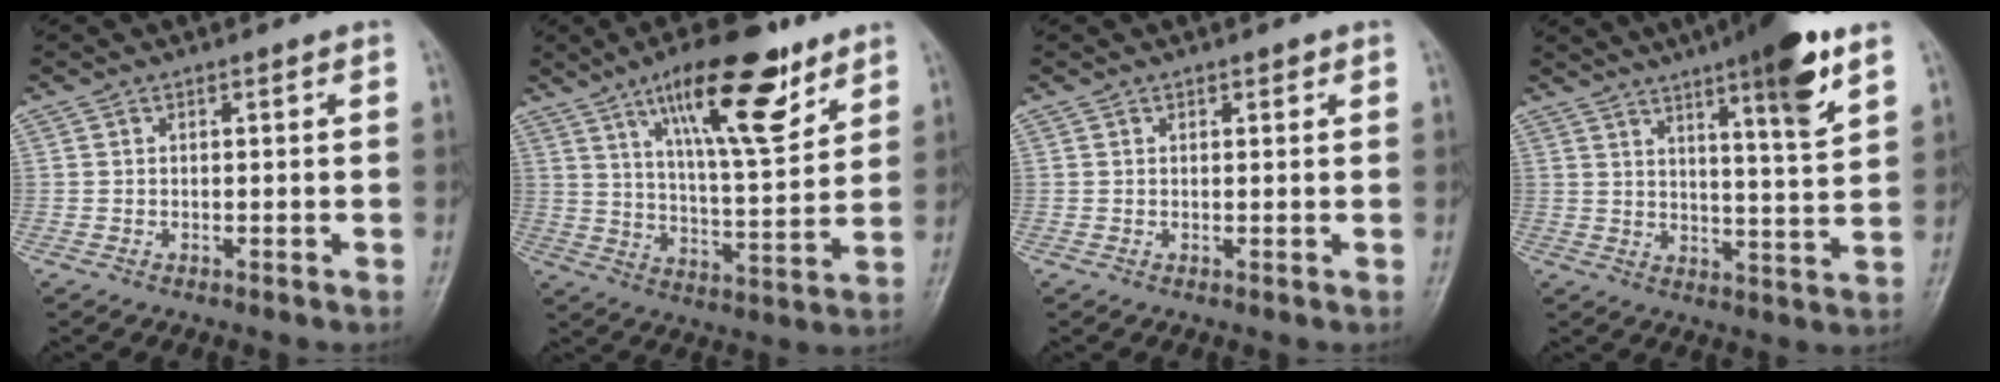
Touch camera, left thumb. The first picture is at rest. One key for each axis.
{"total": 17.7, "fx": 10.3, "fy": 5.4, "fz": 13.3, "tx": -0.185, "ty": -0.051, "tz": 0.171}
{"total": 0.9, "fx": 0.6, "fy": 0.5, "fz": 0.5, "tx": 0.002, "ty": -0.002, "tz": 0.005}
{"total": 13.2, "fx": 7.8, "fy": 1.7, "fz": 10.5, "tx": -0.146, "ty": -0.040, "tz": 0.113}